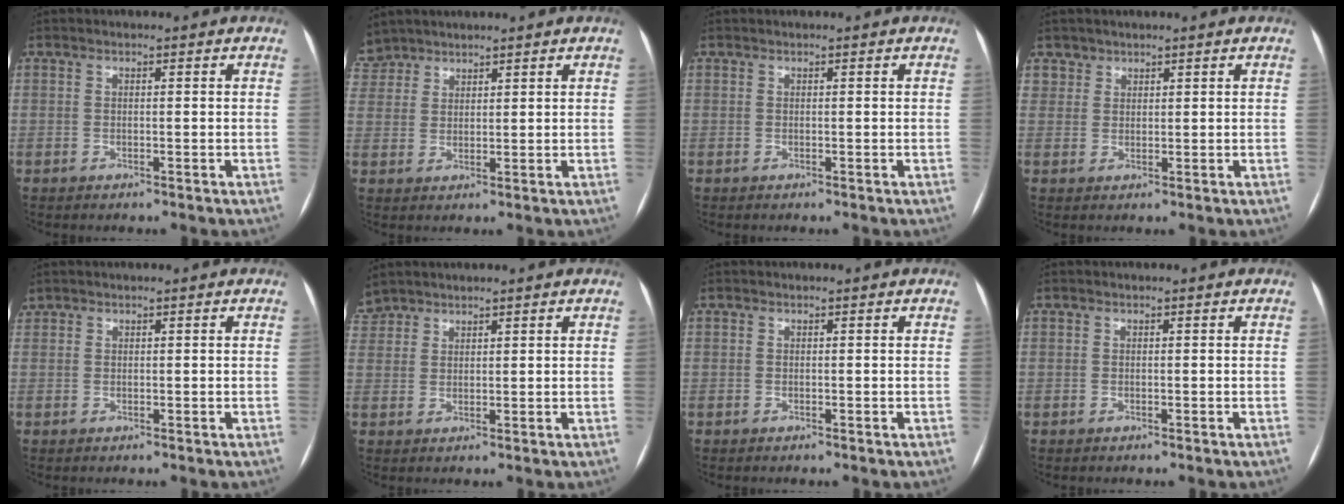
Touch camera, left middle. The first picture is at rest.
{"total": 6.5, "force": [5.5, 3.5, 0.4], "torque": [-0.009, 0.015, 0.110]}
{"total": 0.0}
{"total": 1.8, "force": [1.2, 1.2, -0.4], "torque": [0.017, 0.004, 0.016]}
{"total": 0.8, "force": [0.6, 0.5, 0.0], "torque": [0.000, 0.011, 0.011]}
{"total": 5.2, "force": [4.5, 2.3, 0.9], "torque": [-0.029, 0.021, 0.096]}
{"total": 0.0}
{"total": 0.0}